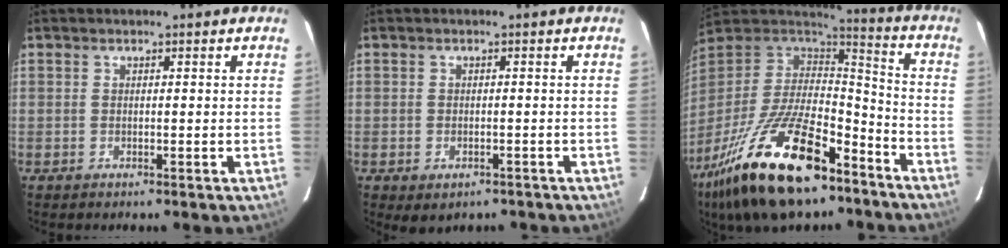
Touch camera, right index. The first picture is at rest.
{"total": 3.3, "force": [-1.8, 2.2, 1.8], "torque": [-0.034, -0.009, -0.017]}
{"total": 28.3, "force": [-17.3, 11.5, 19.2], "torque": [-0.377, -0.033, -0.284]}